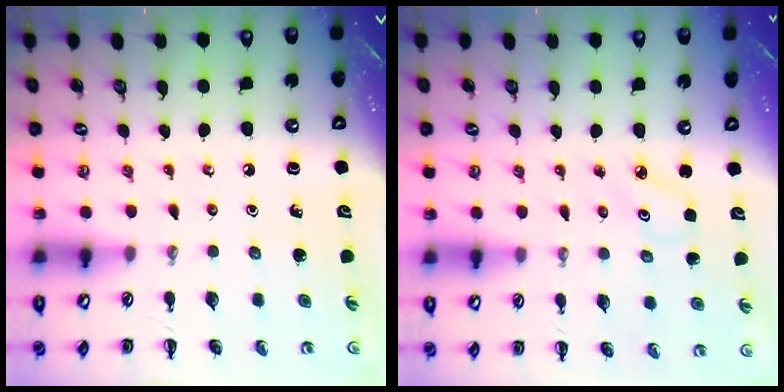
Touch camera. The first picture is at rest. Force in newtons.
{"total": 2.3, "press": 2.2, "slide": 0.5}